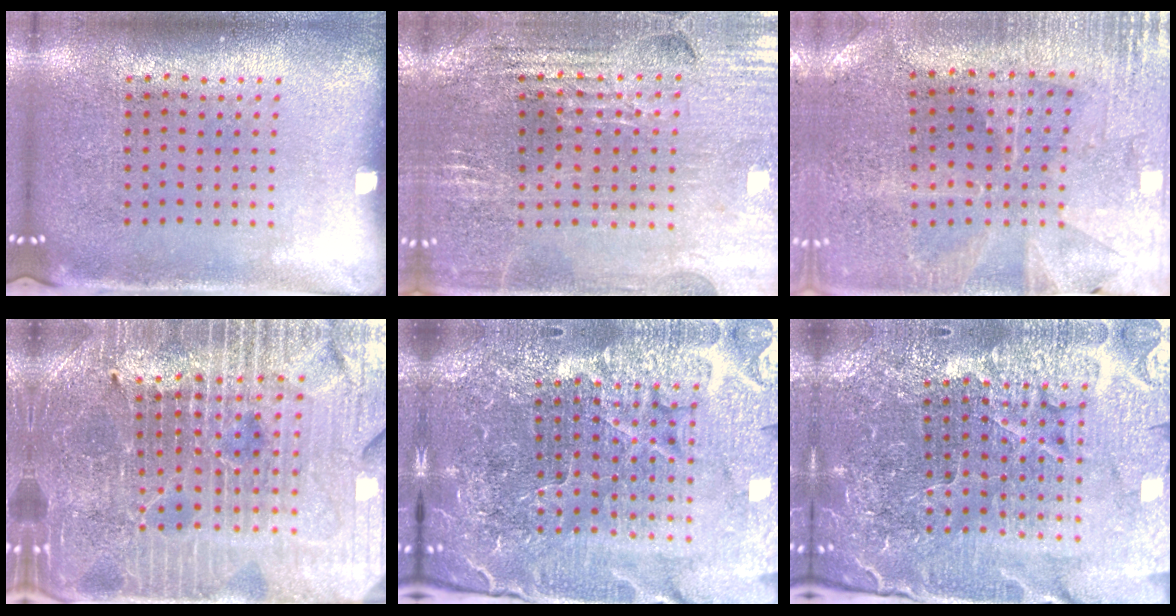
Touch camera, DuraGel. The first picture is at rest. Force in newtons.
{"total": 2.8, "press": 2.7, "slide": 0.5}
{"total": 0.7, "press": 0.6, "slide": 0.3}
{"total": 5.2, "press": 4.8, "slide": 1.8}
{"total": 6.5, "press": 5.8, "slide": 3.0}
{"total": 5.6, "press": 5.2, "slide": 2.1}